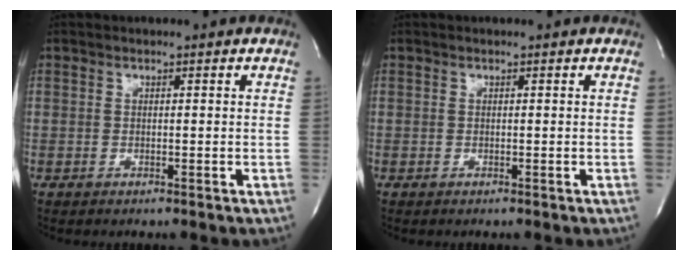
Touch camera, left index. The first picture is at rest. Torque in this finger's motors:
{"motor_torque": [-0.03, 0.03, 0.00, 0.00]}